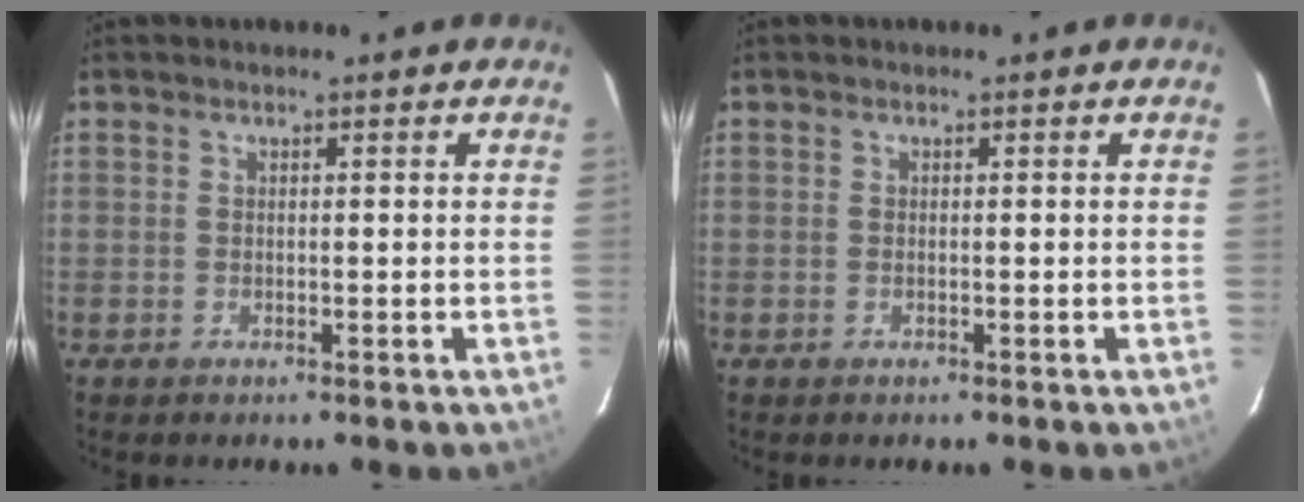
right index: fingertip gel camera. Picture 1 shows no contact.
{"total": 0.0}